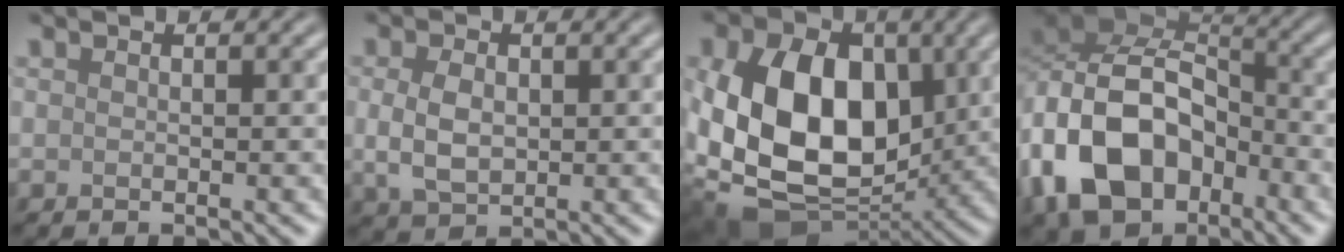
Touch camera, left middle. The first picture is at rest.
{"total": 3.4, "force": [0.1, 2.4, 2.5], "torque": [-0.057, 0.001, 0.002]}
{"total": 13.8, "force": [0.1, 9.7, 9.8], "torque": [-0.197, -0.015, -0.003]}
{"total": 13.6, "force": [-5.4, 9.1, 8.6], "torque": [-0.181, -0.009, -0.105]}